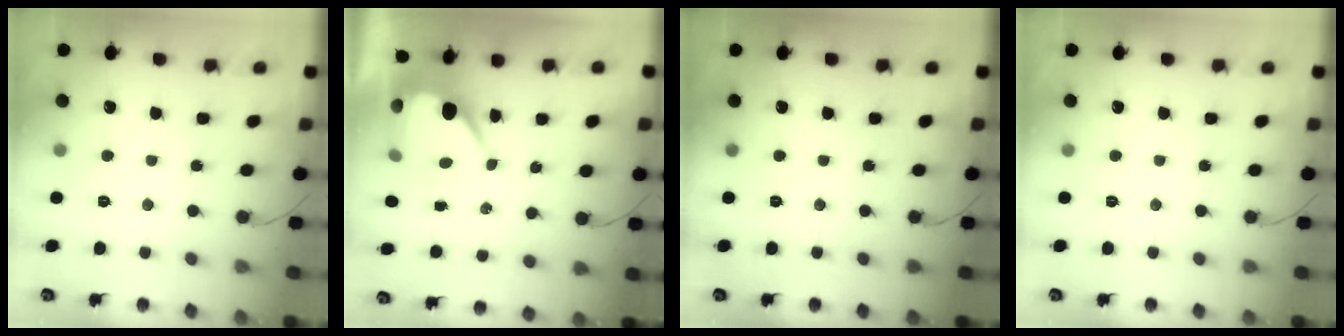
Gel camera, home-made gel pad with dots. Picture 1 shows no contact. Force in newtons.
{"total": 8.5, "press": 8.4, "slide": 0.9}
{"total": 0.0}
{"total": 0.0}